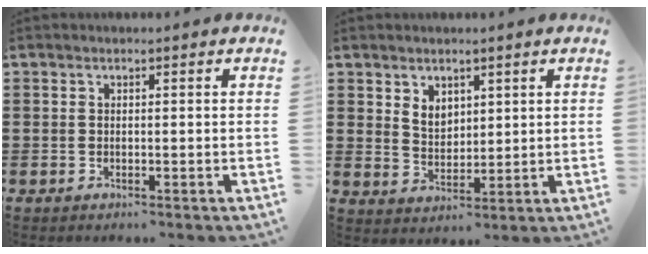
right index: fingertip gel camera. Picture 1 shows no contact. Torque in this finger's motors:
{"motor_torque": [0.57, 0.52, 0.08, 0.07]}